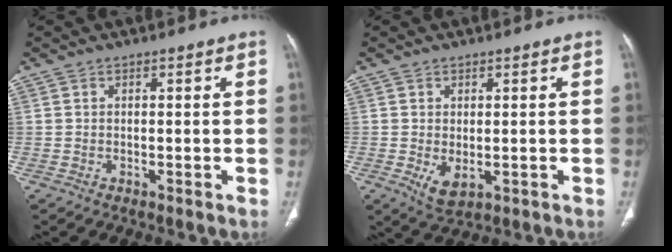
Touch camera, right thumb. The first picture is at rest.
{"total": 3.8, "force": [-0.6, 2.1, 3.1], "torque": [-0.051, -0.008, 0.005]}